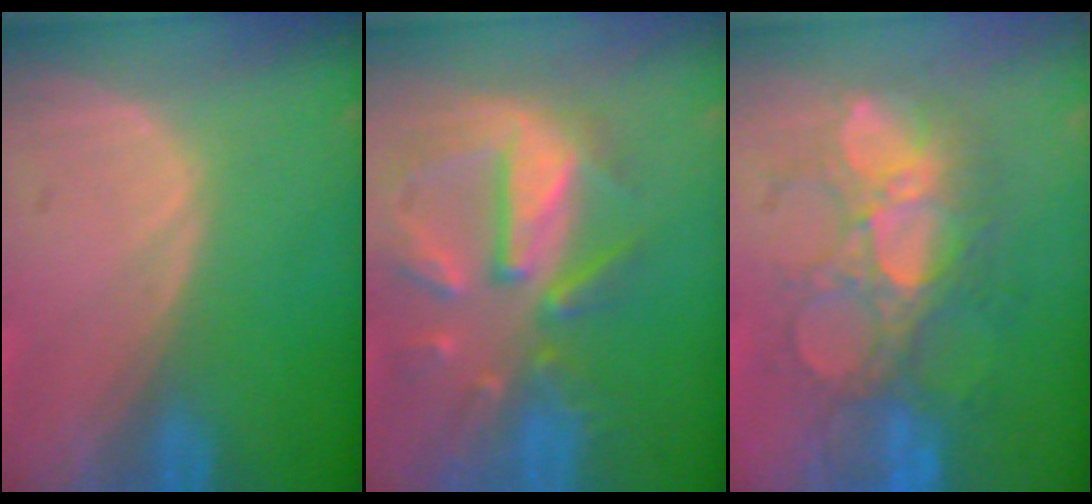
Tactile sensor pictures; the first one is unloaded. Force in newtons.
{"total": 10.2, "press": 9.3, "slide": 4.2}
{"total": 9.8, "press": 9.2, "slide": 3.4}